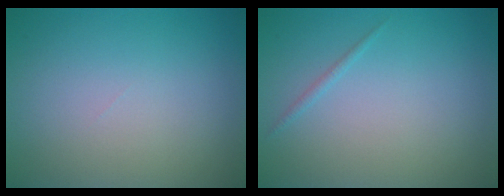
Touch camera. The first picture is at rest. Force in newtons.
{"total": 0.6, "press": 0.6, "slide": 0.0}